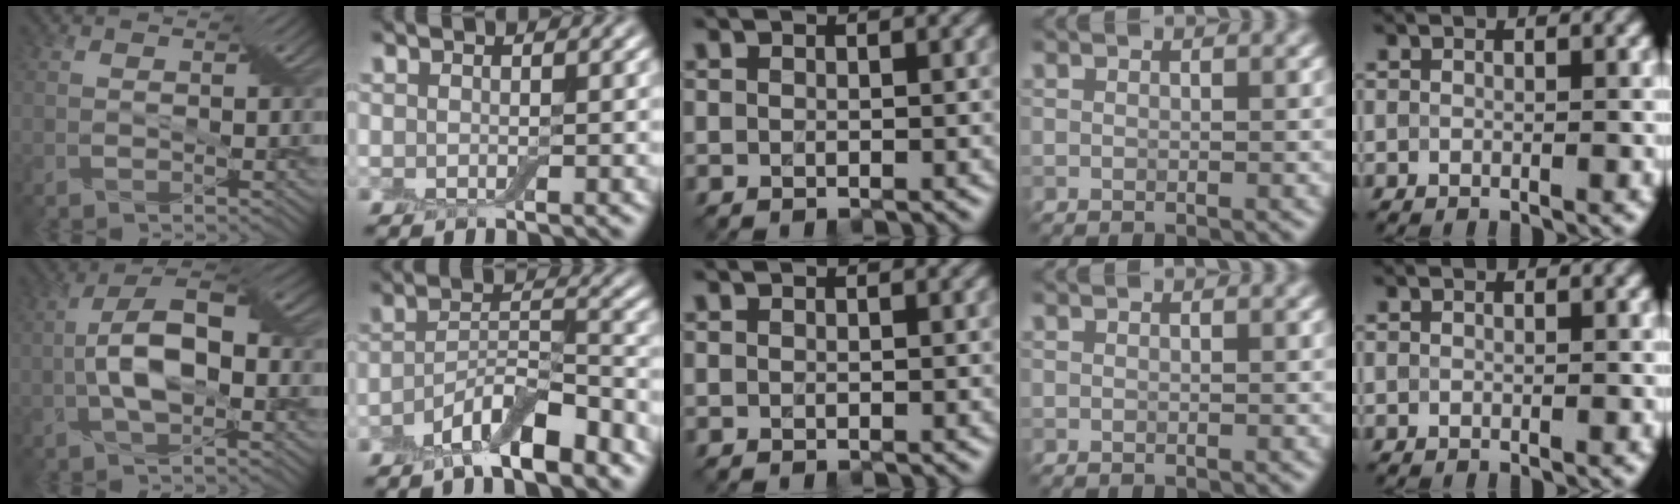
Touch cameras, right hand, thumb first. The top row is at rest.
{"thumb": {"total": 8.4, "force": [-0.7, 4.0, 7.3], "torque": [-0.140, 0.012, -0.015]}, "index": {"total": 6.0, "force": [-3.9, 1.7, 4.2], "torque": [-0.072, -0.001, -0.072]}}